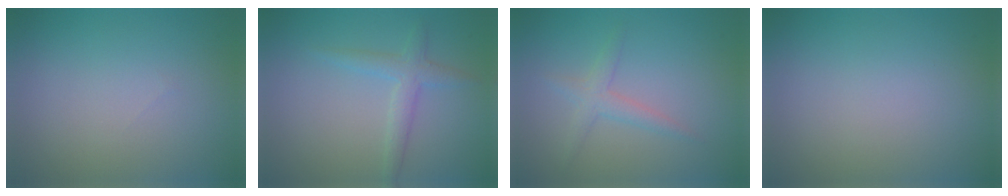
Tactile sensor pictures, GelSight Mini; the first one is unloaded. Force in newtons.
{"total": 2.3, "press": 2.3, "slide": 0.1}
{"total": 1.9, "press": 1.9, "slide": 0.0}
{"total": 0.0}